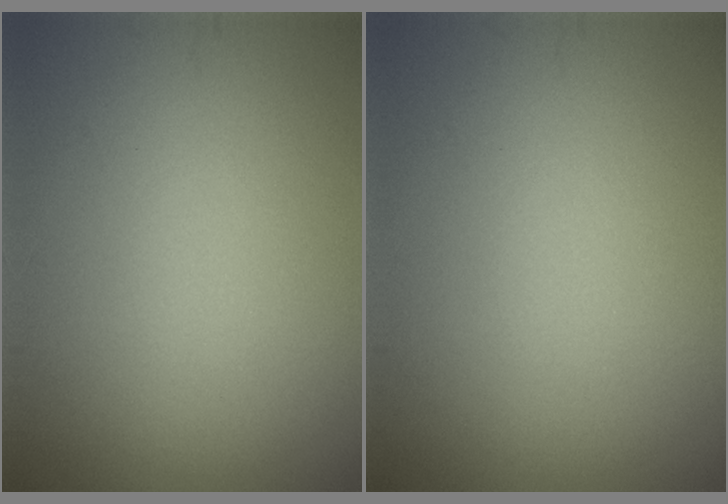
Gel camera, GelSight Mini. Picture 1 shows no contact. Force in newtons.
{"total": 0.0}